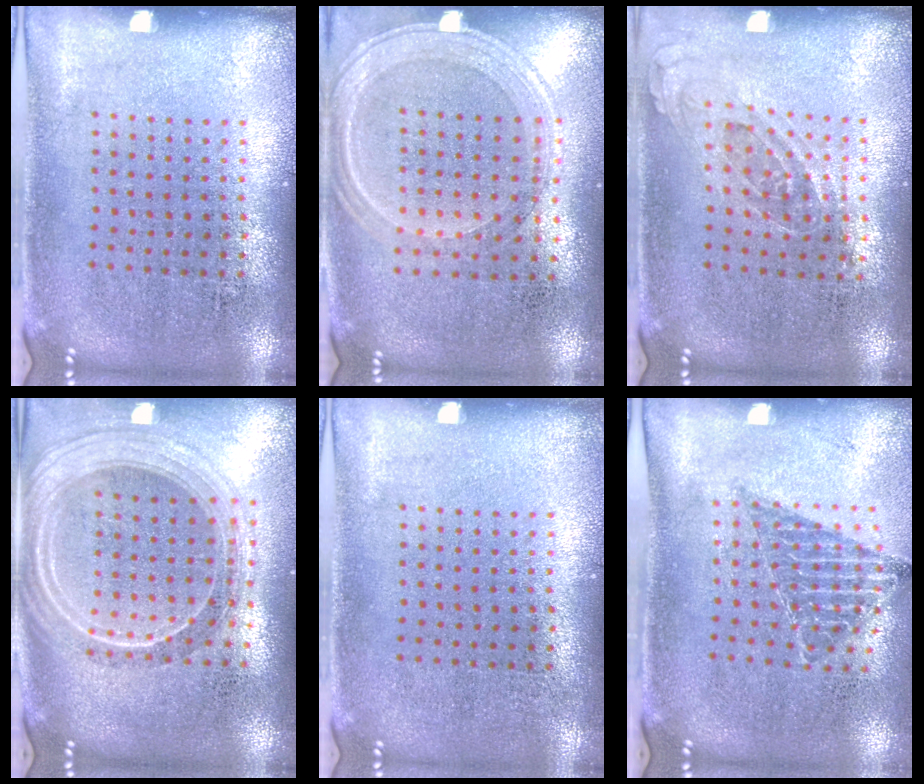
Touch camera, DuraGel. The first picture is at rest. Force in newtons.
{"total": 1.0, "press": 0.9, "slide": 0.3}
{"total": 0.8, "press": 0.6, "slide": 0.5}
{"total": 2.3, "press": 1.9, "slide": 1.3}
{"total": 0.0}
{"total": 1.0, "press": 0.9, "slide": 0.4}